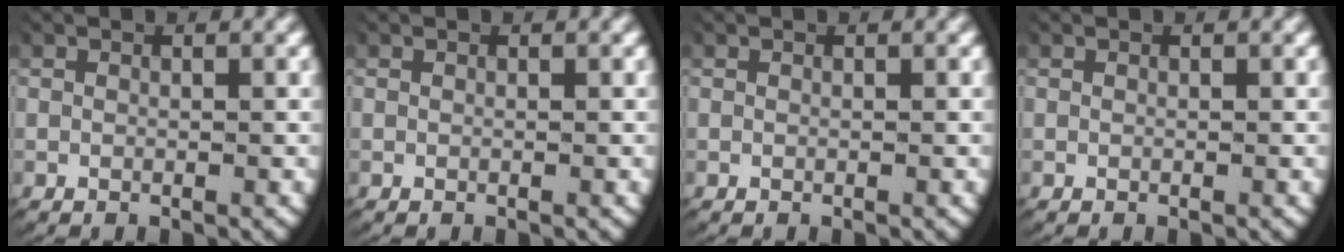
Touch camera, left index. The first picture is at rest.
{"total": 0.0}
{"total": 0.0}
{"total": 0.0}